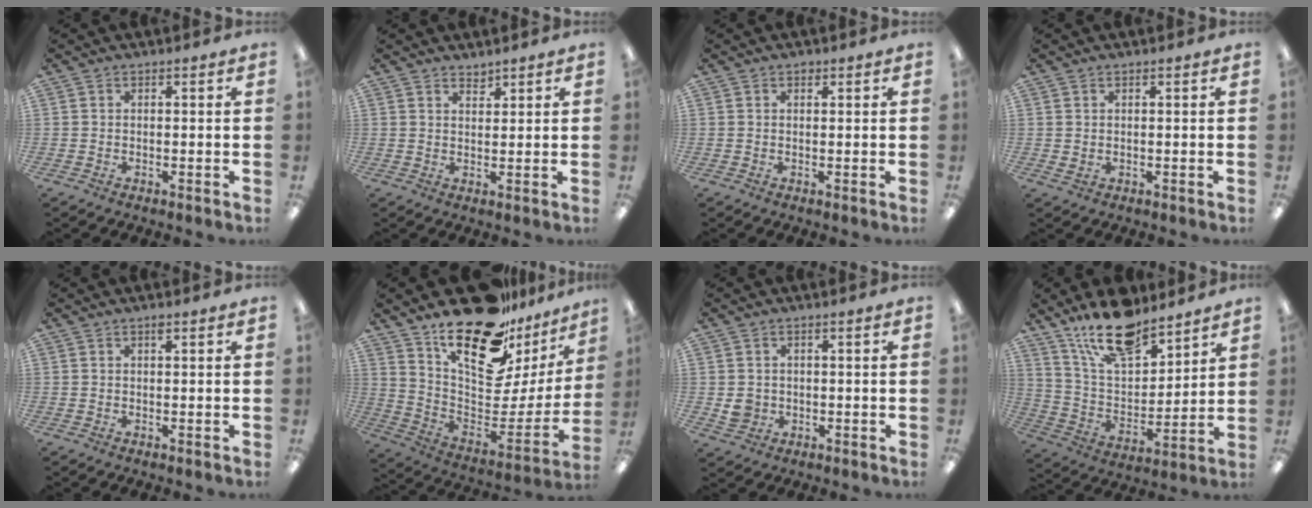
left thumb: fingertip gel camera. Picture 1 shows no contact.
{"total": 2.2, "force": [2.1, 0.5, 0.0], "torque": [0.006, -0.014, 0.038]}
{"total": 0.9, "force": [0.6, 0.6, 0.4], "torque": [0.000, -0.002, 0.010]}
{"total": 1.0, "force": [0.6, 0.5, 0.5], "torque": [-0.002, -0.003, 0.009]}
{"total": 0.9, "force": [0.7, 0.2, 0.6], "torque": [-0.006, -0.003, 0.010]}
{"total": 23.4, "force": [16.7, 10.1, 12.9], "torque": [-0.193, -0.121, 0.293]}
{"total": 3.4, "force": [0.2, 3.2, 1.2], "torque": [-0.007, -0.001, 0.003]}
{"total": 17.7, "force": [14.0, 7.0, 8.2], "torque": [-0.159, -0.078, 0.250]}